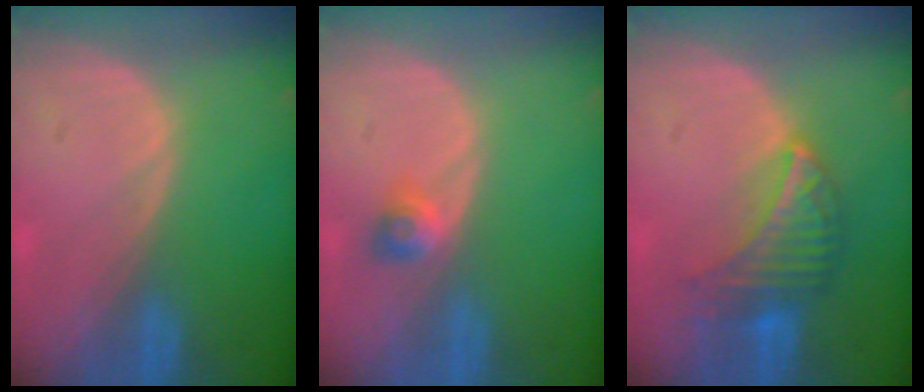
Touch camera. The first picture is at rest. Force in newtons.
{"total": 2.5, "press": 2.2, "slide": 1.3}
{"total": 6.5, "press": 6.5, "slide": 1.0}